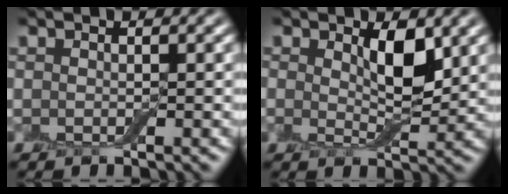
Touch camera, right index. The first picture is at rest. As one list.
[{"total": 2.7, "force": [1.2, 1.0, 2.2], "torque": [-0.041, -0.005, 0.022]}]